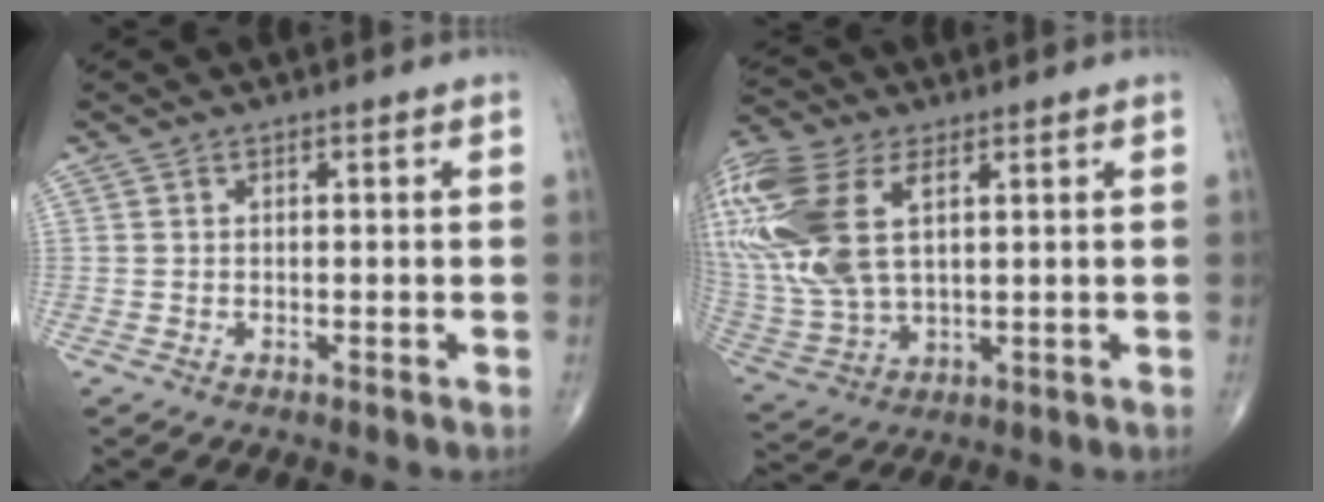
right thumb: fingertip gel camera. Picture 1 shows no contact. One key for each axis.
{"total": 22.4, "fx": 7.0, "fy": 12.2, "fz": 17.4, "tx": -0.432, "ty": 0.000, "tz": 0.137}